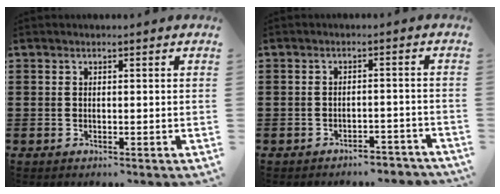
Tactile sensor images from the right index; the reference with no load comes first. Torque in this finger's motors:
{"motor_torque": [1.07, 1.07, 0.02, -0.03]}